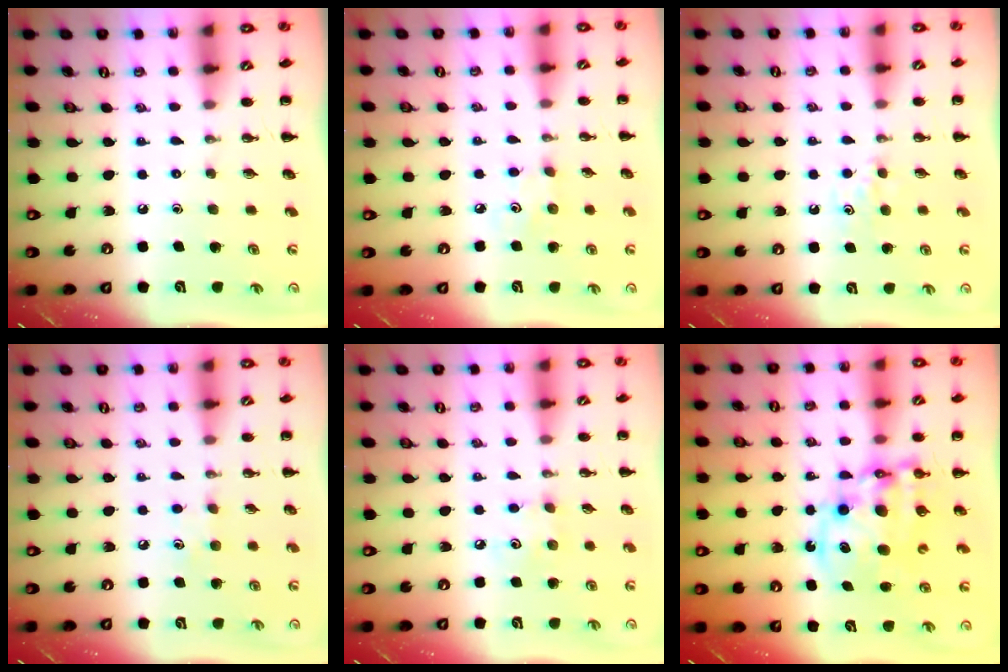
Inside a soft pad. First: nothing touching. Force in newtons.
{"total": 2.9, "press": 2.8, "slide": 0.8}
{"total": 4.4, "press": 4.2, "slide": 1.3}
{"total": 6.3, "press": 6.1, "slide": 1.4}
{"total": 4.8, "press": 4.7, "slide": 1.1}
{"total": 13.4, "press": 13.1, "slide": 2.9}